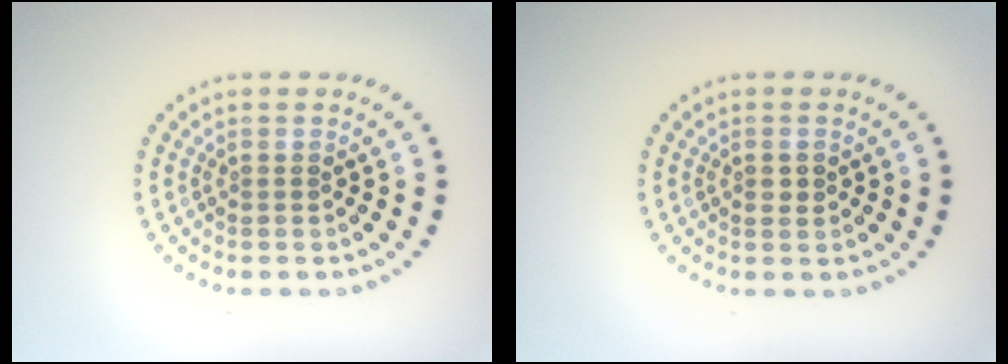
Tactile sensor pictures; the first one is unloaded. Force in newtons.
{"total": 0.9, "press": 0.9, "slide": 0.2}